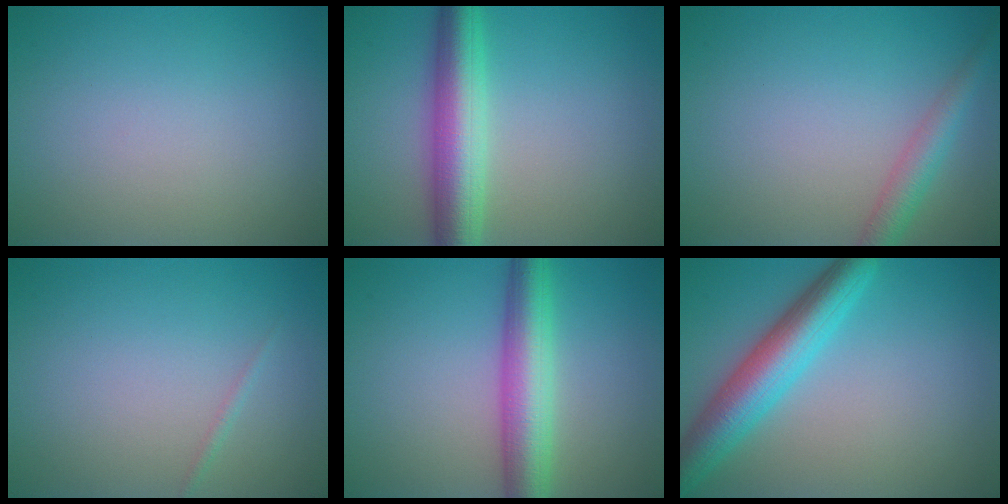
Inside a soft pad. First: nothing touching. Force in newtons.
{"total": 6.5, "press": 6.5, "slide": 0.0}
{"total": 2.8, "press": 2.8, "slide": 0.1}
{"total": 0.6, "press": 0.5, "slide": 0.0}
{"total": 6.0, "press": 6.0, "slide": 0.1}
{"total": 6.2, "press": 6.2, "slide": 0.3}